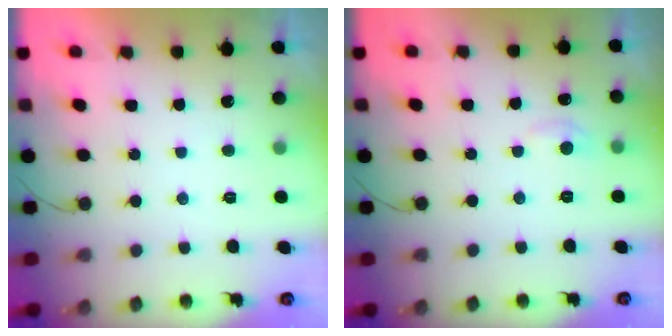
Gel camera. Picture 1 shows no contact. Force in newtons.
{"total": 5.8, "press": 5.8, "slide": 0.7}